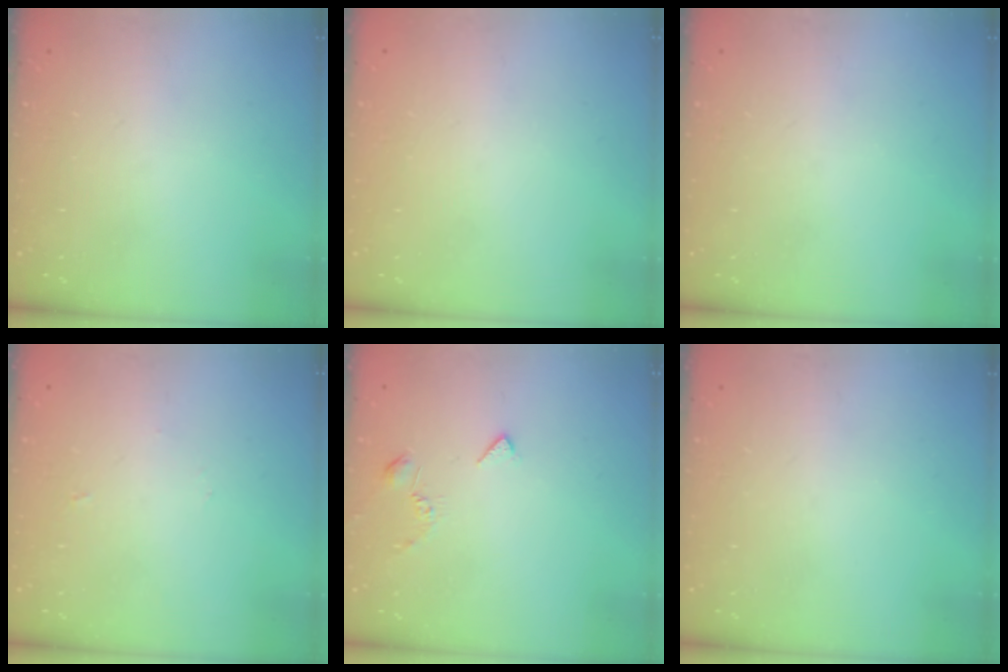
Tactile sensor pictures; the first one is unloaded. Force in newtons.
{"total": 1.9, "press": 1.9, "slide": 0.1}
{"total": 0.0}
{"total": 2.5, "press": 2.5, "slide": 0.2}
{"total": 3.0, "press": 2.9, "slide": 0.7}
{"total": 0.0}